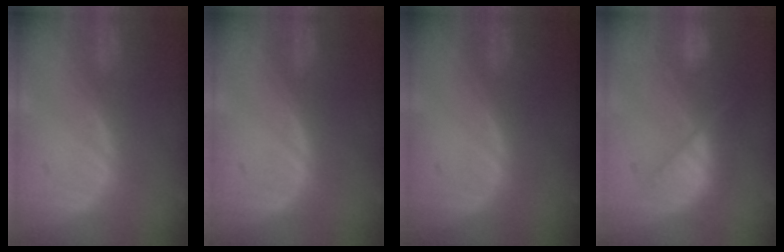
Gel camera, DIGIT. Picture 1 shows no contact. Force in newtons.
{"total": 0.0}
{"total": 0.0}
{"total": 9.0, "press": 7.7, "slide": 4.6}